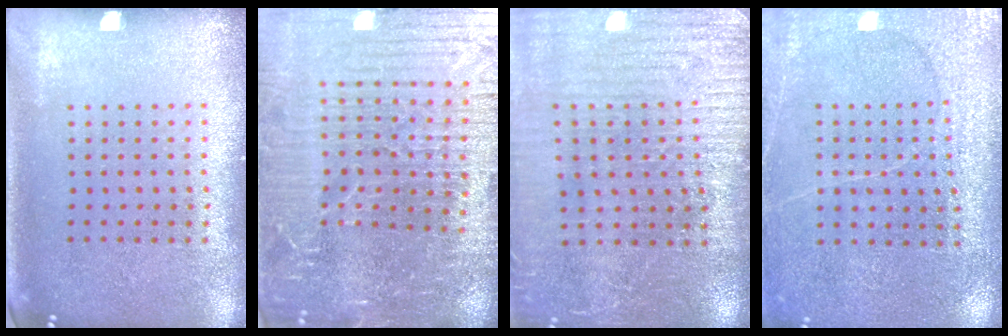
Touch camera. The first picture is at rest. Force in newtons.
{"total": 5.6, "press": 5.1, "slide": 2.2}
{"total": 3.0, "press": 3.0, "slide": 0.4}
{"total": 3.0, "press": 3.0, "slide": 0.1}